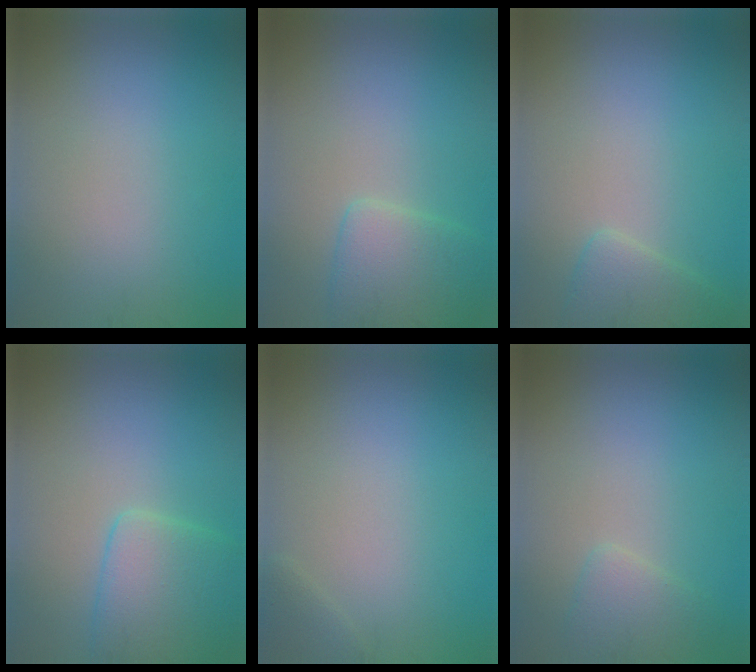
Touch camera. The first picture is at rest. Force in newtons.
{"total": 3.5, "press": 3.5, "slide": 0.6}
{"total": 2.1, "press": 2.1, "slide": 0.2}
{"total": 4.7, "press": 4.7, "slide": 0.3}
{"total": 0.8, "press": 0.8, "slide": 0.1}
{"total": 1.9, "press": 1.9, "slide": 0.2}